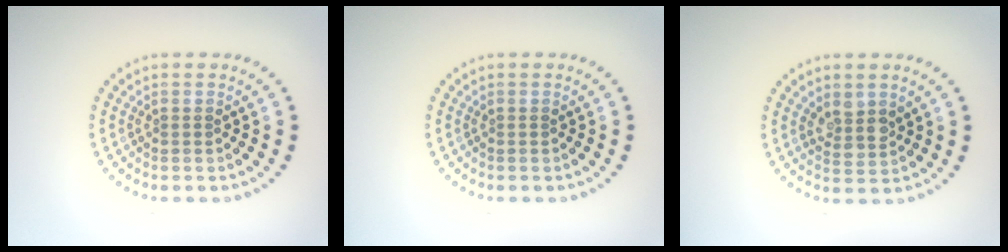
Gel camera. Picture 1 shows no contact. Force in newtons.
{"total": 0.0}
{"total": 2.4, "press": 2.2, "slide": 1.1}